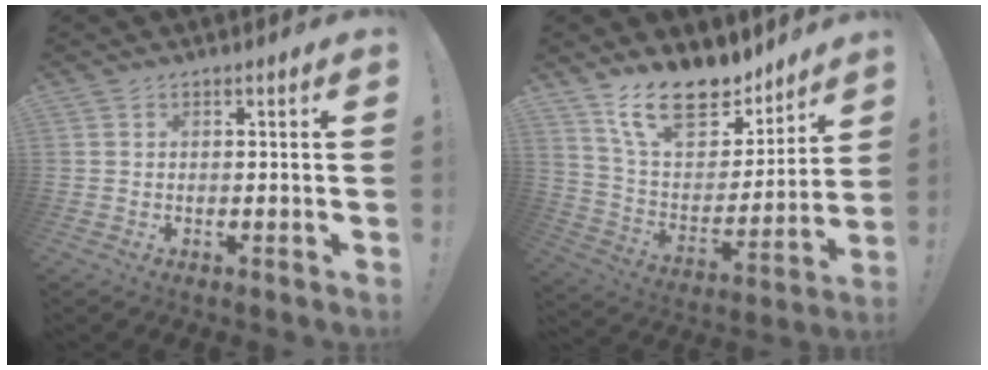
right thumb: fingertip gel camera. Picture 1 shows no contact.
{"total": 17.8, "force": [13.1, 8.3, 8.8], "torque": [-0.164, -0.086, 0.241]}